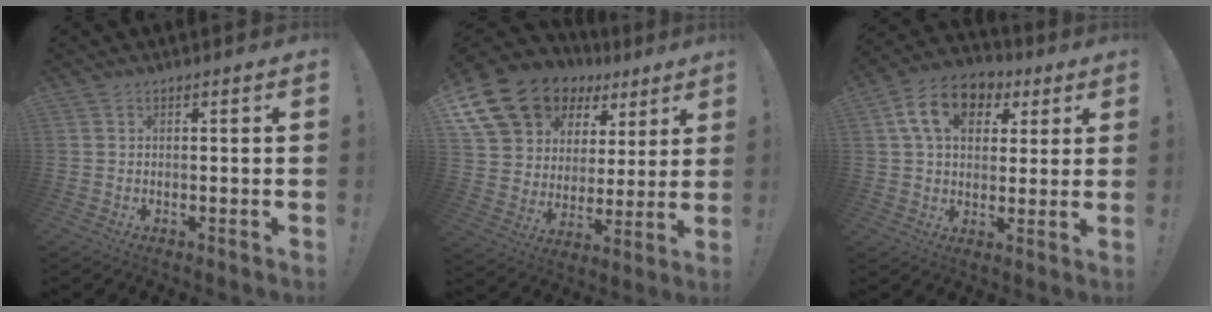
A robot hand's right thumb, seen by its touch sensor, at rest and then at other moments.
{"total": 18.6, "force": [11.6, 12.3, 7.8], "torque": [-0.137, -0.064, 0.229]}
{"total": 14.0, "force": [5.3, 9.9, 8.4], "torque": [-0.132, -0.005, 0.101]}